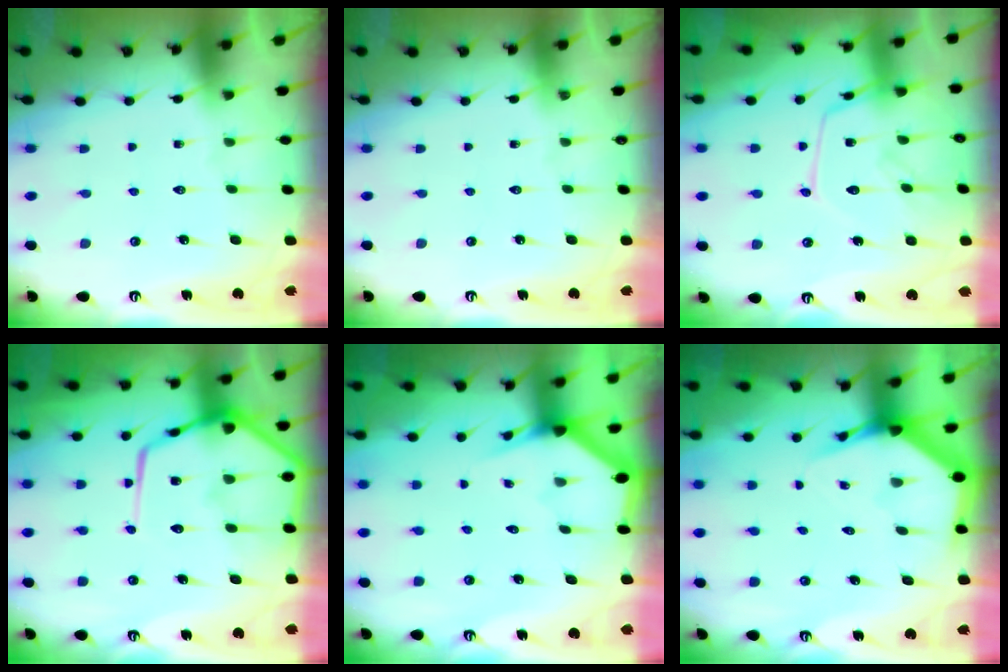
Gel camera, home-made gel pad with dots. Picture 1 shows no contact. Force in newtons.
{"total": 0.0}
{"total": 14.5, "press": 14.5, "slide": 0.9}
{"total": 15.2, "press": 15.1, "slide": 1.6}
{"total": 3.0, "press": 3.0, "slide": 0.1}
{"total": 5.0, "press": 4.9, "slide": 0.3}